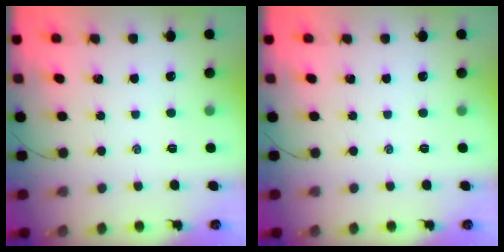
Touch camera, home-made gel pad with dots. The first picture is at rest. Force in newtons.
{"total": 0.0}